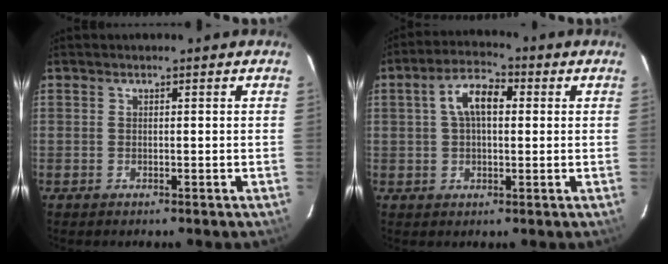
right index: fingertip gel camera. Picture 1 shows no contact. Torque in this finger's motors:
{"motor_torque": [0.31, 0.15, 0.19, 0.09]}